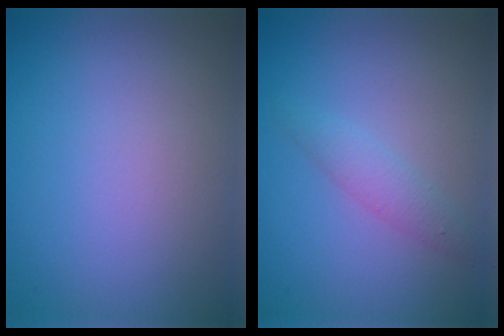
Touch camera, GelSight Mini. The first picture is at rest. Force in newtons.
{"total": 1.8, "press": 1.8, "slide": 0.0}